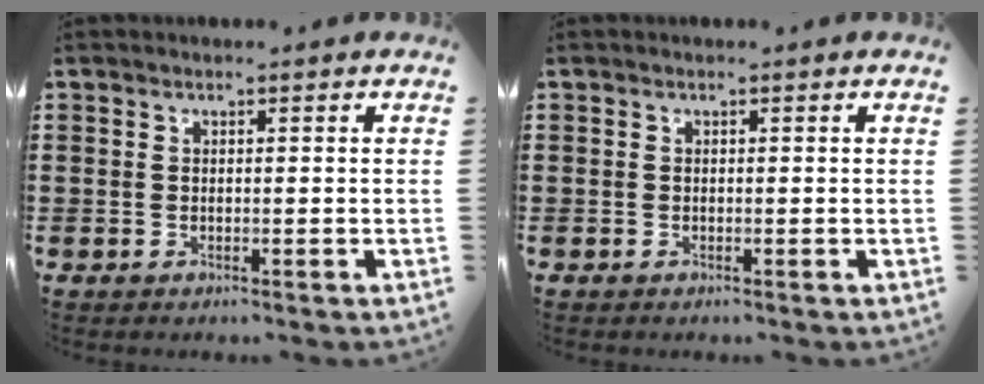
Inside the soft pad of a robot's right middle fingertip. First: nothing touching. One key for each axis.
{"total": 0.0}